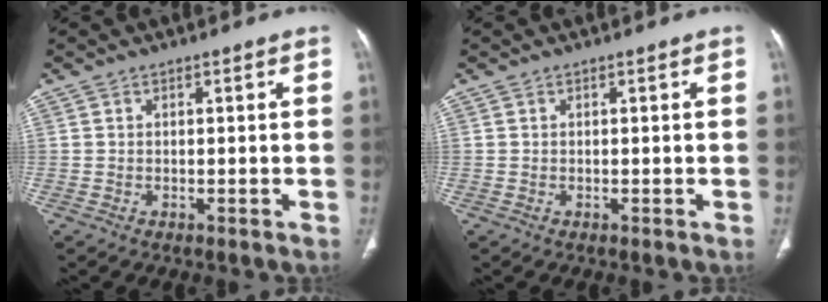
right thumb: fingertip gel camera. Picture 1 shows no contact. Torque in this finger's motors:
{"motor_torque": [0.02, 0.02, 0.24, -0.16, 0.00]}